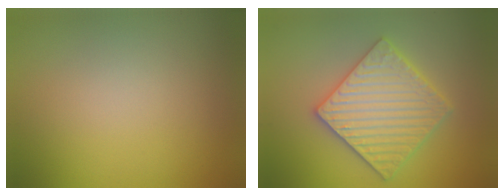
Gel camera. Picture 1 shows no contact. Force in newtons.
{"total": 5.9, "press": 5.8, "slide": 1.1}